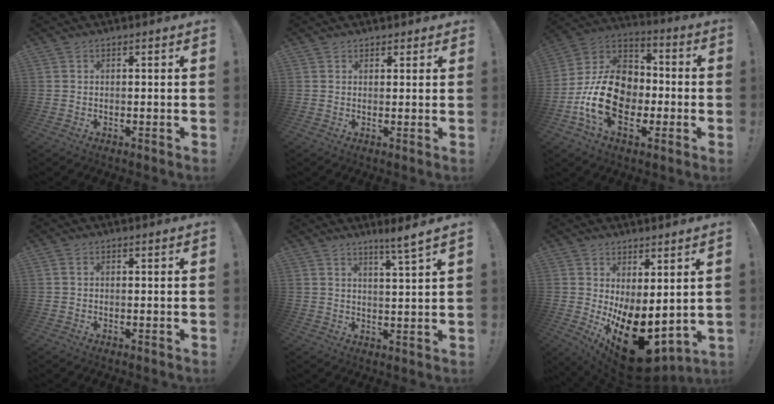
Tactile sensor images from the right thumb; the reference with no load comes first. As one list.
[{"total": 1.1, "force": [0.8, 0.7, 0.1], "torque": [0.006, -0.002, 0.014]}, {"total": 20.7, "force": [-4.9, 14.8, 13.6], "torque": [-0.254, 0.035, -0.070]}, {"total": 0.7, "force": [0.3, 0.4, 0.5], "torque": [-0.016, 0.005, 0.005]}, {"total": 5.2, "force": [3.7, -1.3, 3.4], "torque": [-0.046, -0.031, 0.056]}, {"total": 15.0, "force": [-4.0, 7.2, 12.6], "torque": [-0.174, 0.011, -0.045]}]